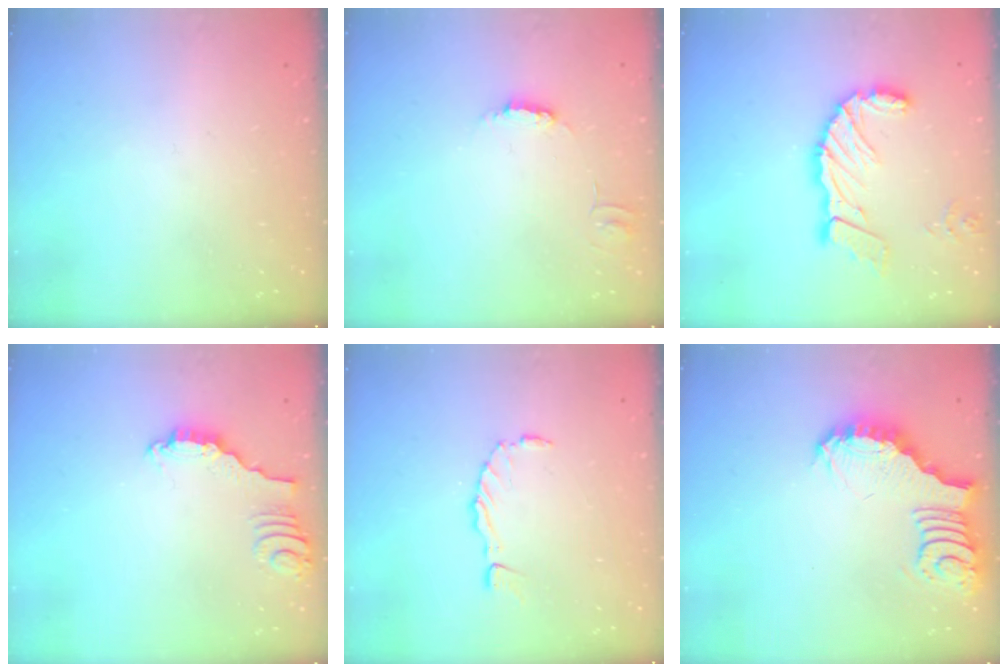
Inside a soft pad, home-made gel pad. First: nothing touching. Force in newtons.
{"total": 4.2, "press": 4.2, "slide": 0.5}
{"total": 15.1, "press": 15.0, "slide": 1.6}
{"total": 2.3, "press": 2.3, "slide": 0.1}
{"total": 1.2, "press": 1.2, "slide": 0.3}
{"total": 3.7, "press": 3.6, "slide": 0.6}